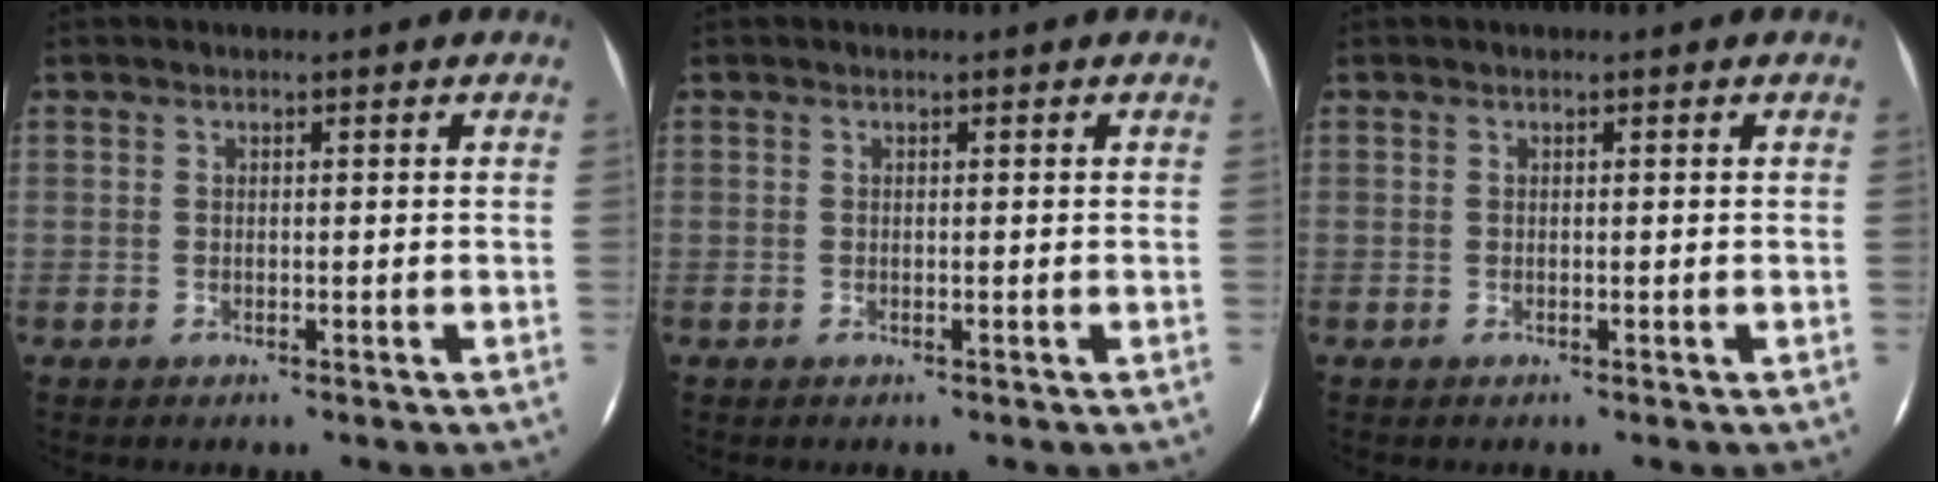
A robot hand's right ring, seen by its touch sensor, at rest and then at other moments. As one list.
[{"total": 0.0}, {"total": 0.0}]